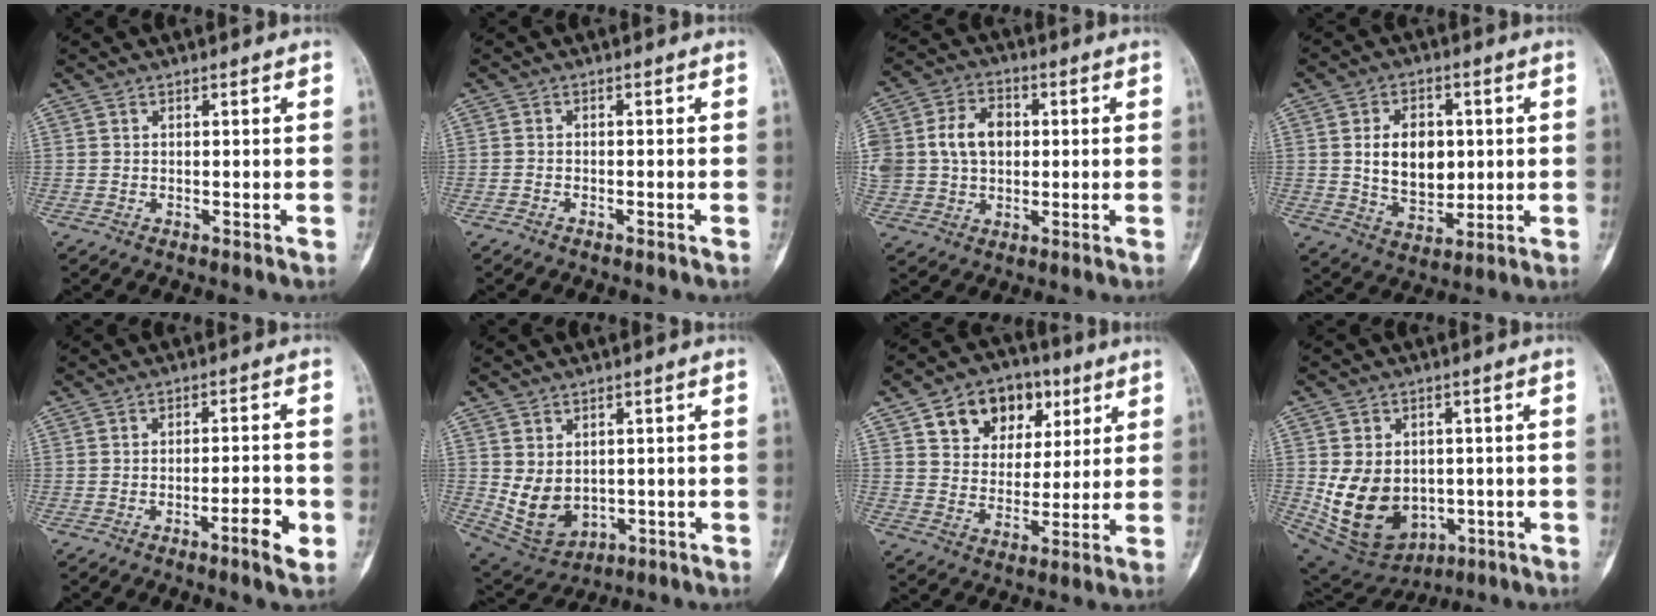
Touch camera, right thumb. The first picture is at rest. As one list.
[{"total": 0.6, "force": [-0.6, 0.2, 0.2], "torque": [-0.007, 0.005, -0.012]}, {"total": 13.7, "force": [1.5, 10.7, 8.5], "torque": [-0.166, 0.017, 0.032]}, {"total": 11.3, "force": [1.3, 7.8, 8.1], "torque": [-0.095, -0.012, 0.030]}, {"total": 5.5, "force": [-2.4, 1.0, 4.8], "torque": [-0.069, 0.014, -0.036]}, {"total": 8.4, "force": [-0.1, 6.3, 5.6], "torque": [-0.079, -0.008, 0.027]}, {"total": 13.9, "force": [6.3, 10.2, 6.9], "torque": [-0.064, -0.011, 0.105]}, {"total": 14.6, "force": [-1.7, 11.3, 9.2], "torque": [-0.136, 0.004, 0.006]}]